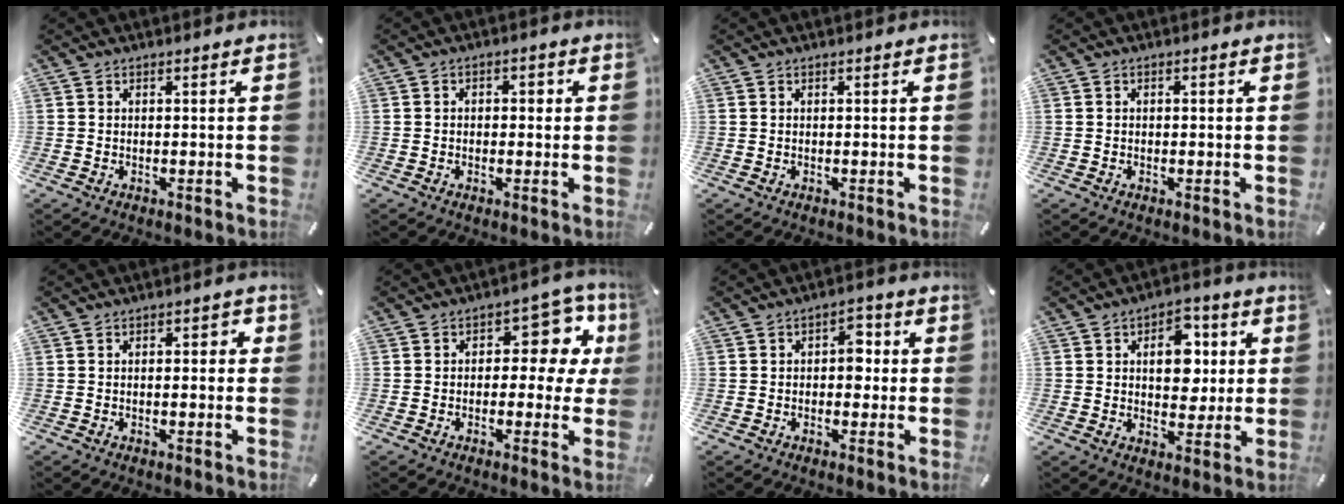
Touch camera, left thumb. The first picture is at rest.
{"total": 2.2, "force": [-0.8, 1.7, 1.3], "torque": [-0.023, 0.011, -0.018]}
{"total": 0.0}
{"total": 0.7, "force": [-0.2, 0.6, 0.4], "torque": [-0.007, 0.004, -0.004]}
{"total": 2.3, "force": [-0.7, 1.2, 1.9], "torque": [-0.035, 0.010, -0.015]}
{"total": 11.2, "force": [3.1, 6.8, 8.4], "torque": [-0.099, -0.026, 0.051]}
{"total": 5.1, "force": [-0.2, 3.5, 3.6], "torque": [-0.038, 0.002, -0.015]}
{"total": 10.2, "force": [1.9, 7.2, 7.0], "torque": [-0.081, -0.004, 0.025]}